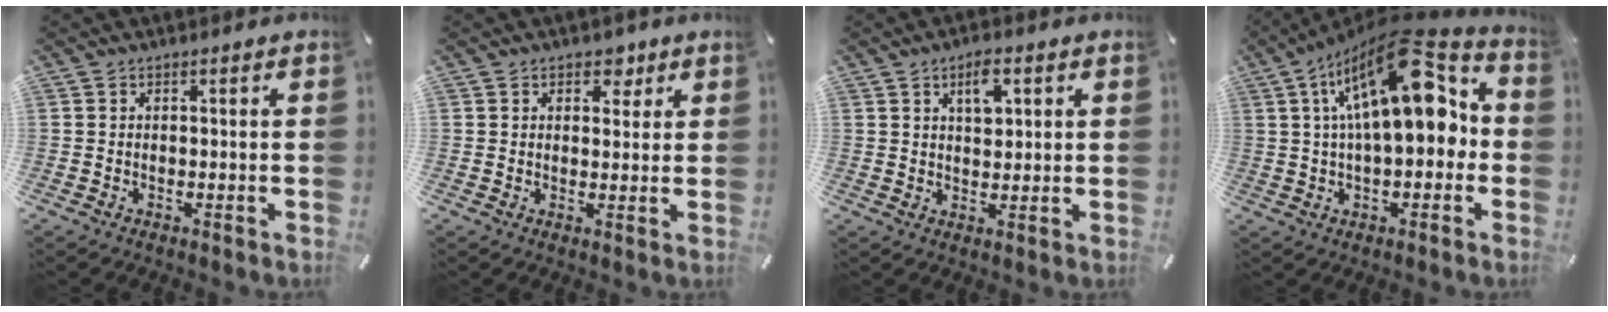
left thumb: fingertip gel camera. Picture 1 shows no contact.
{"total": 4.0, "force": [2.2, 3.0, 1.5], "torque": [0.003, -0.007, 0.031]}
{"total": 5.2, "force": [2.5, 2.9, 3.6], "torque": [-0.046, -0.005, 0.037]}
{"total": 20.9, "force": [6.8, 9.9, 17.1], "torque": [-0.268, -0.035, 0.105]}